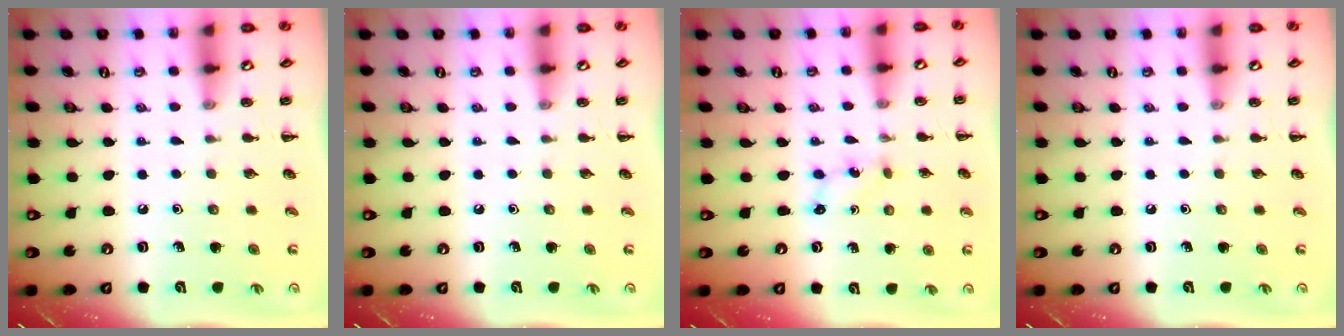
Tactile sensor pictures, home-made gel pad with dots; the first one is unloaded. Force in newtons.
{"total": 0.0}
{"total": 1.7, "press": 1.6, "slide": 0.6}
{"total": 0.0}